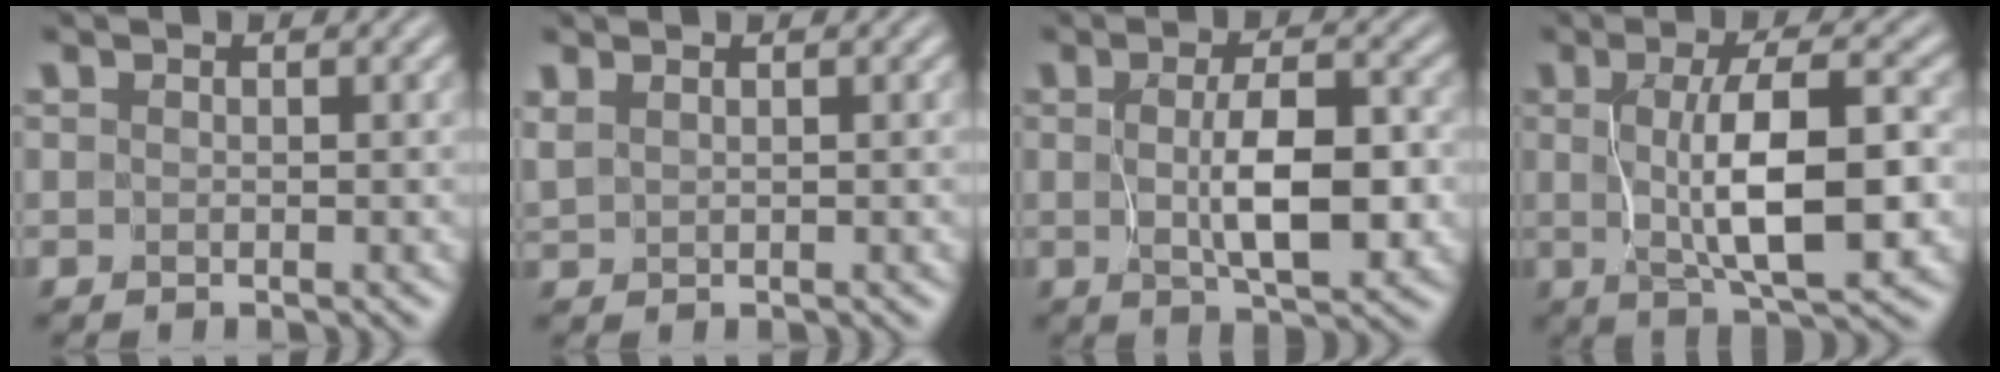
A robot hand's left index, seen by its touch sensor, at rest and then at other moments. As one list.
[{"total": 1.0, "force": [0.9, 0.3, 0.4], "torque": [-0.008, 0.003, 0.022]}, {"total": 5.7, "force": [-0.3, 2.1, 5.3], "torque": [-0.093, -0.006, -0.002]}, {"total": 8.1, "force": [-0.2, 2.4, 7.7], "torque": [-0.120, 0.000, -0.002]}]